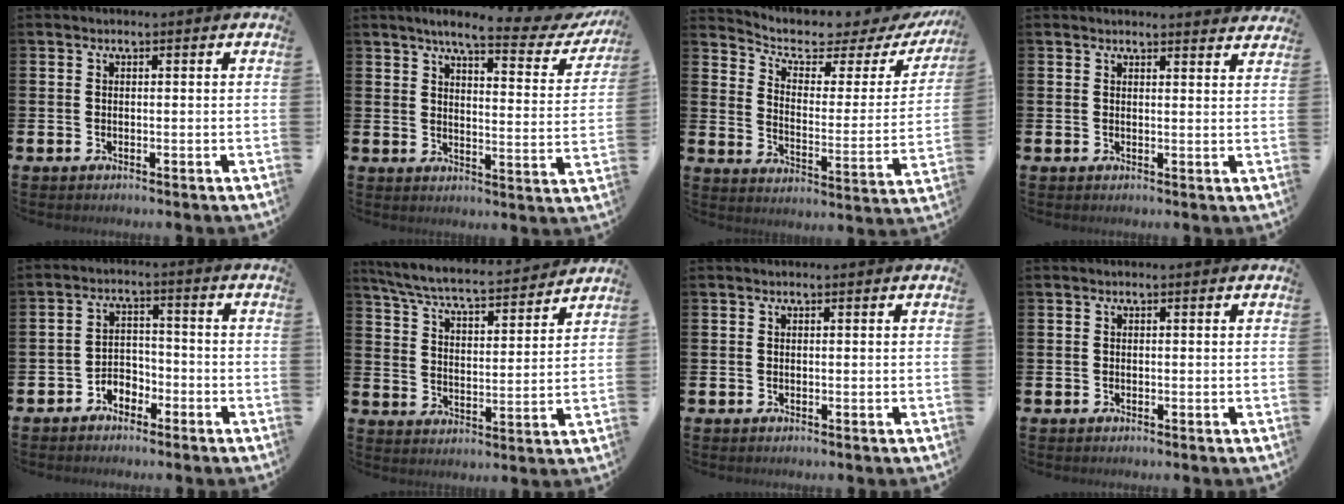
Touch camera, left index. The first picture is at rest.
{"total": 6.5, "force": [5.3, 1.2, 3.5], "torque": [-0.066, -0.034, 0.081]}
{"total": 5.1, "force": [4.4, 1.8, 1.8], "torque": [-0.058, -0.041, 0.065]}
{"total": 2.1, "force": [2.1, 0.1, -0.1], "torque": [0.010, -0.015, 0.036]}
{"total": 3.0, "force": [-2.5, 1.5, 0.3], "torque": [-0.019, 0.007, -0.056]}
{"total": 6.9, "force": [6.5, 0.7, 2.3], "torque": [-0.072, -0.048, 0.111]}
{"total": 0.0}
{"total": 0.0}